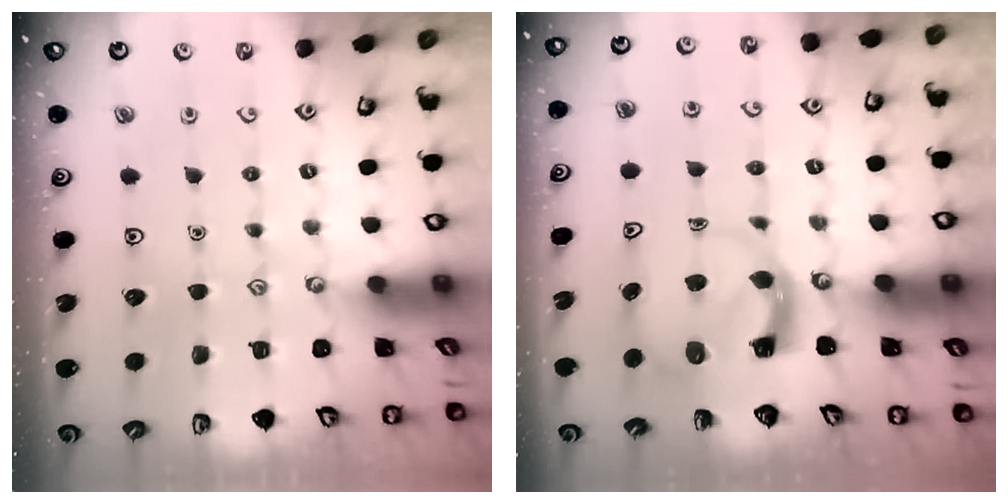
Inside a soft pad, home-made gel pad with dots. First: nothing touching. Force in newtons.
{"total": 3.7, "press": 3.7, "slide": 0.5}